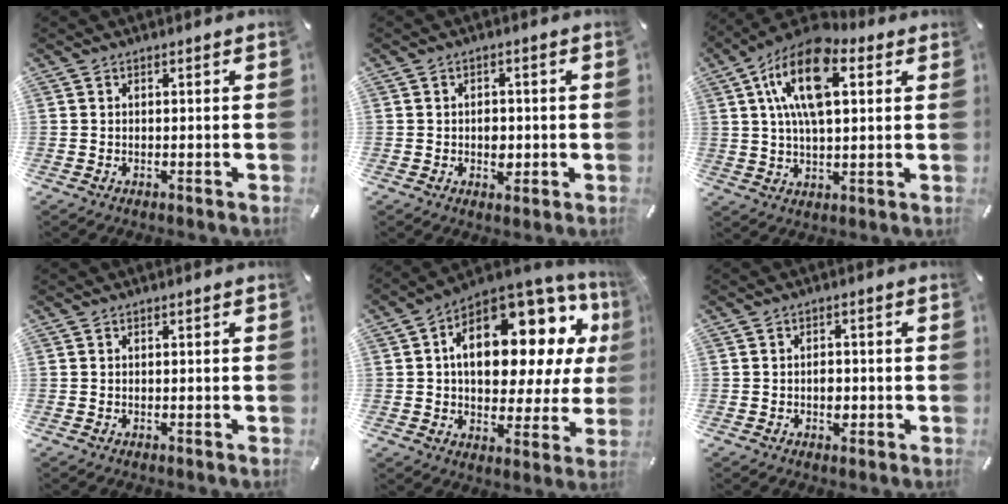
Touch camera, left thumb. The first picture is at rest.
{"total": 3.7, "force": [-0.5, 2.8, 2.3], "torque": [-0.026, -0.003, -0.012]}
{"total": 16.5, "force": [5.7, 8.3, 13.1], "torque": [-0.245, -0.007, 0.095]}
{"total": 0.0}
{"total": 18.8, "force": [6.1, 11.2, 13.8], "torque": [-0.196, -0.045, 0.099]}
{"total": 3.0, "force": [-0.7, 2.2, 1.9], "torque": [-0.018, -0.002, -0.016]}